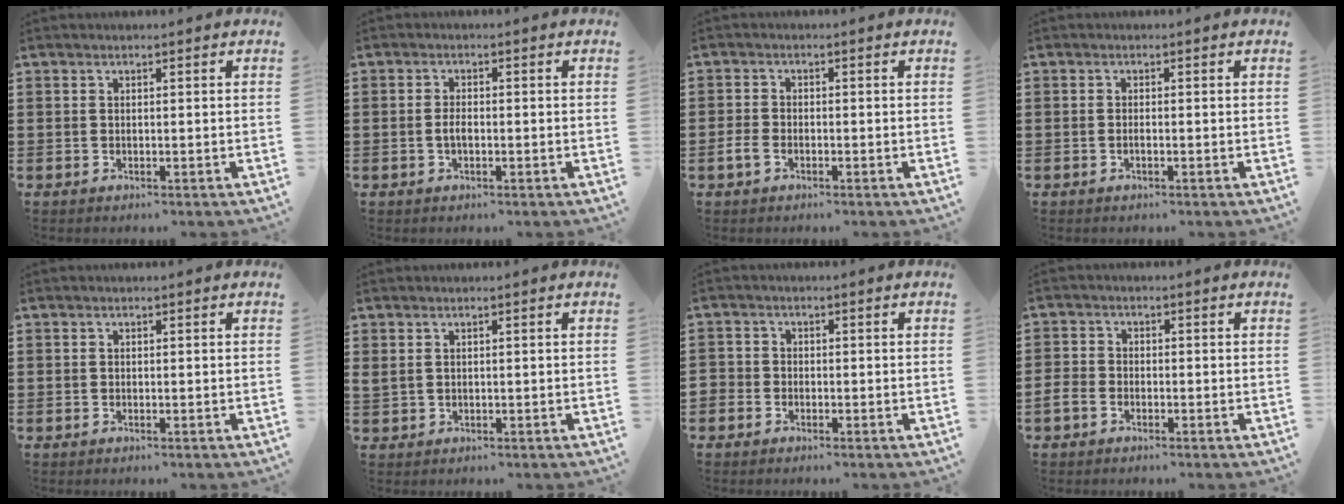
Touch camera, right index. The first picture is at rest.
{"total": 1.8, "force": [-0.5, 0.6, 1.6], "torque": [-0.040, -0.004, -0.011]}
{"total": 2.0, "force": [-1.1, 1.1, 1.3], "torque": [-0.032, -0.001, -0.024]}
{"total": 0.7, "force": [-0.4, 0.0, 0.6], "torque": [-0.011, -0.003, -0.006]}
{"total": 0.0}
{"total": 0.8, "force": [0.5, 0.5, 0.3], "torque": [-0.010, 0.004, 0.009]}
{"total": 1.4, "force": [-1.1, 1.0, 0.0], "torque": [-0.003, 0.003, -0.024]}
{"total": 2.1, "force": [-1.3, 1.4, 0.8], "torque": [-0.025, 0.002, -0.030]}